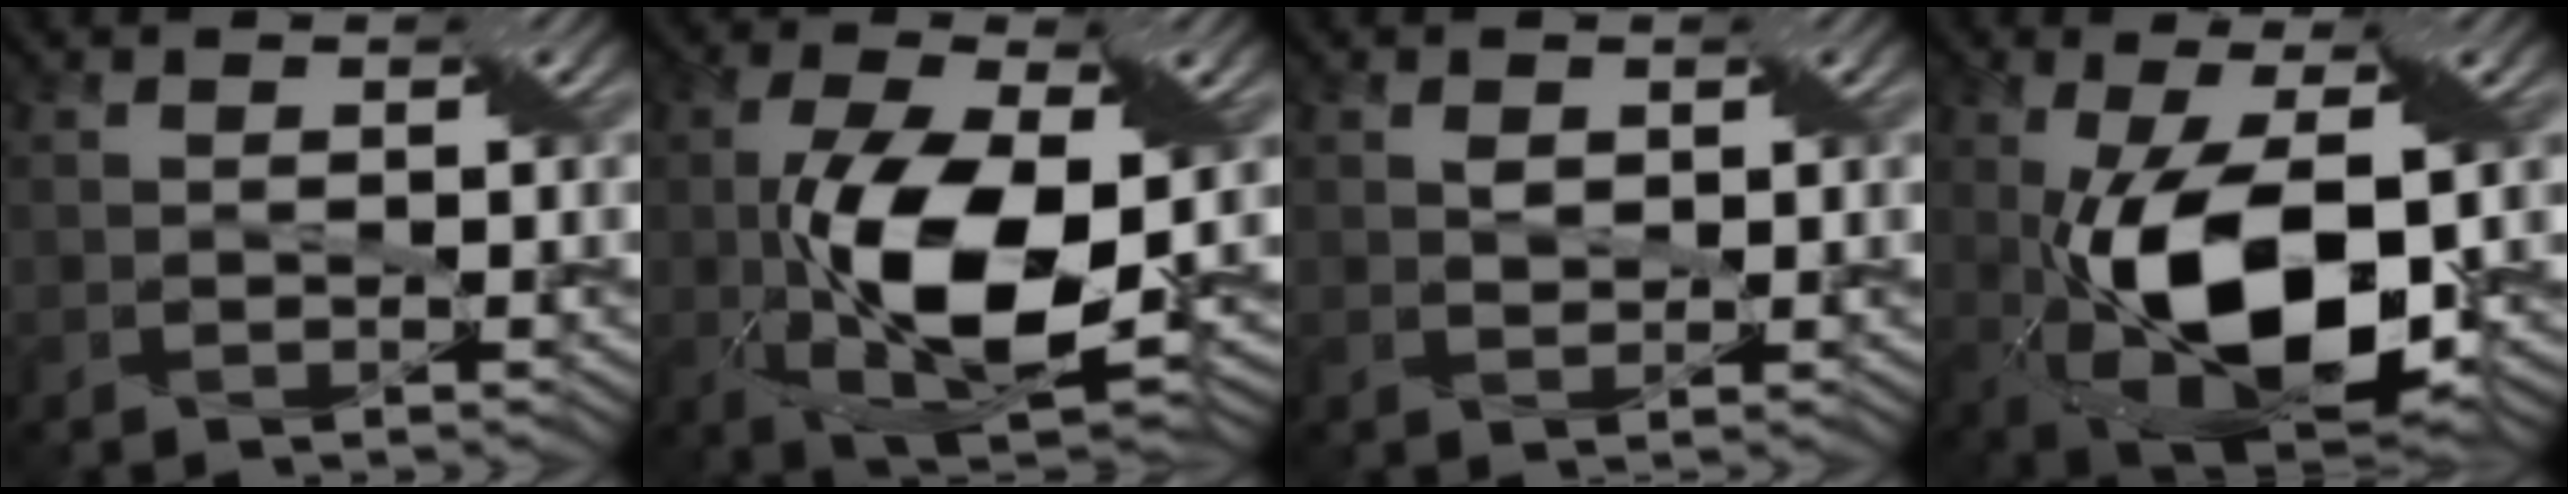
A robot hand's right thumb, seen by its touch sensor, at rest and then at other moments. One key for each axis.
{"total": 13.6, "fx": -1.4, "fy": 6.0, "fz": 12.2, "tx": -0.249, "ty": -0.007, "tz": -0.020}
{"total": 1.2, "fx": 0.6, "fy": 0.8, "fz": 0.7, "tx": -0.015, "ty": 0.000, "tz": 0.013}
{"total": 14.9, "fx": -2.0, "fy": 7.1, "fz": 13.0, "tx": -0.249, "ty": -0.010, "tz": -0.037}